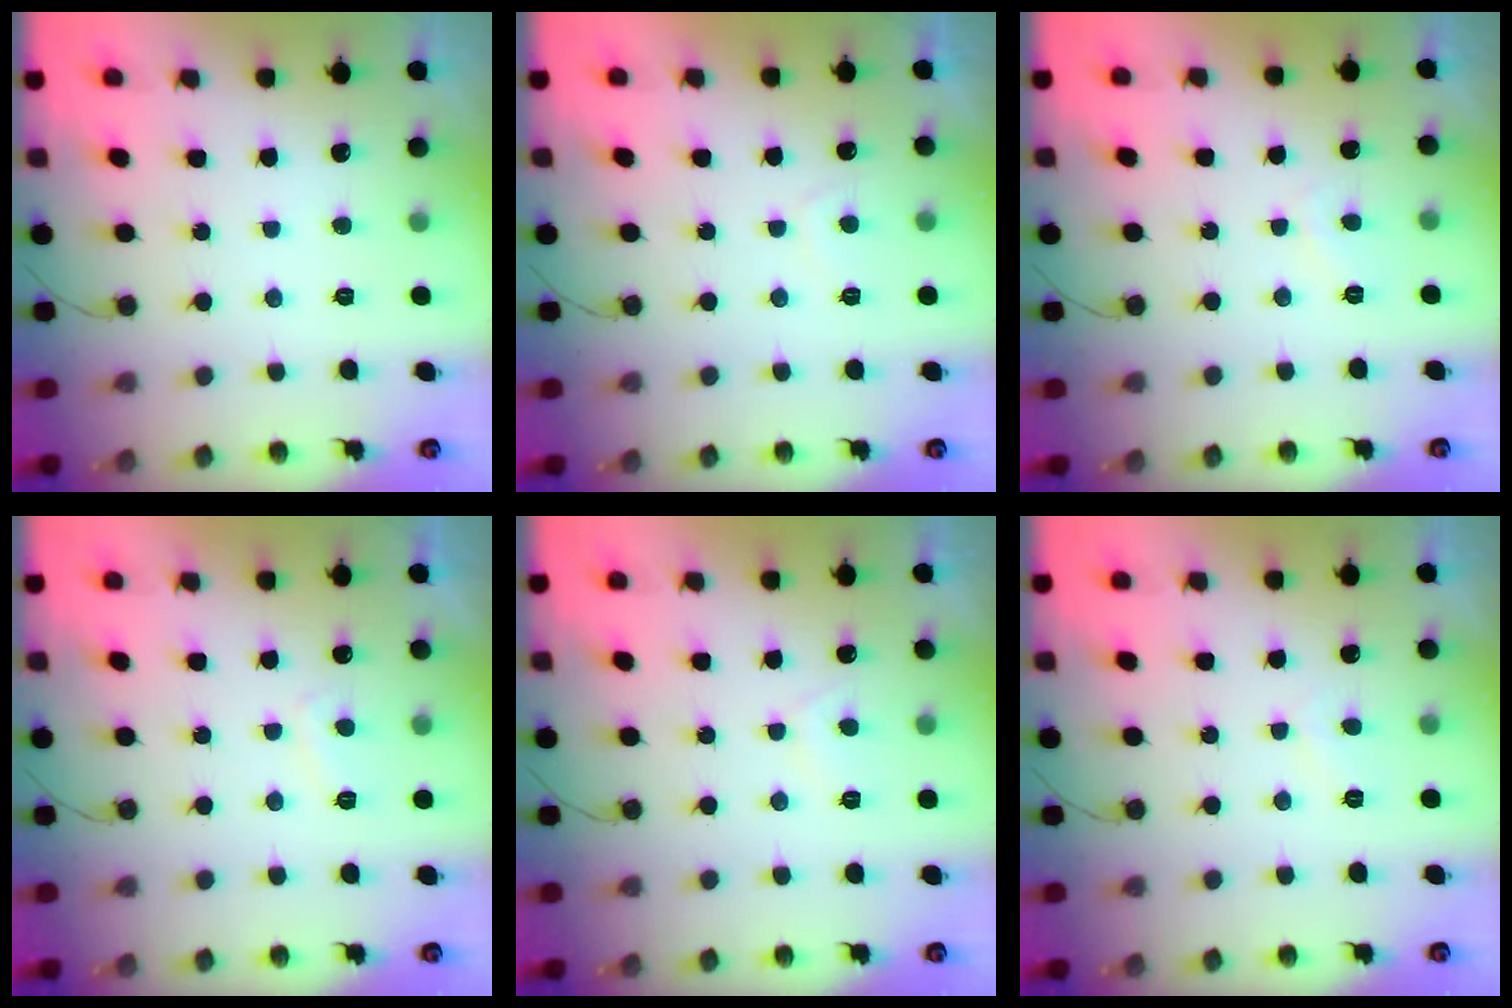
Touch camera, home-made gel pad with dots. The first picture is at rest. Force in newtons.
{"total": 0.8, "press": 0.6, "slide": 0.5}
{"total": 1.5, "press": 1.4, "slide": 0.6}
{"total": 2.6, "press": 2.4, "slide": 0.8}
{"total": 2.6, "press": 2.5, "slide": 0.6}
{"total": 2.1, "press": 2.0, "slide": 0.5}